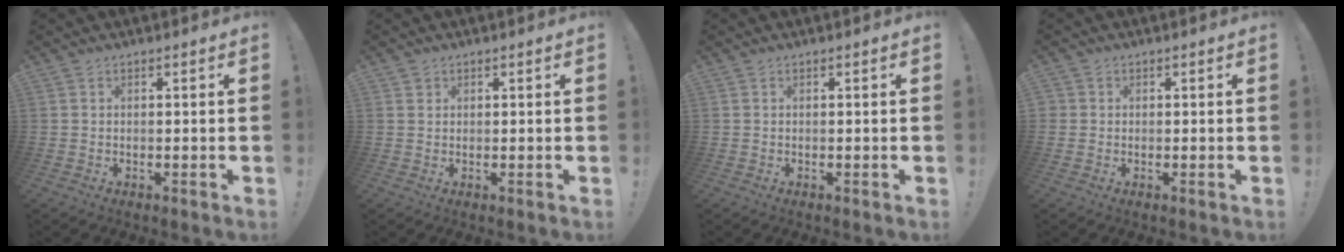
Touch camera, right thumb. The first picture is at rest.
{"total": 1.3, "force": [0.8, 1.0, 0.1], "torque": [0.003, -0.001, 0.014]}
{"total": 0.0}
{"total": 1.4, "force": [0.1, 1.4, 0.2], "torque": [-0.006, 0.003, 0.002]}